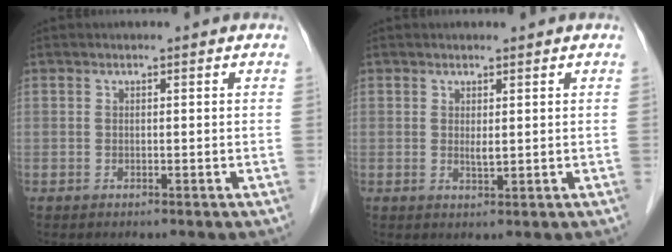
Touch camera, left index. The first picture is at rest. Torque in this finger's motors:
{"motor_torque": [0.37, 0.25, 0.08, 0.04]}